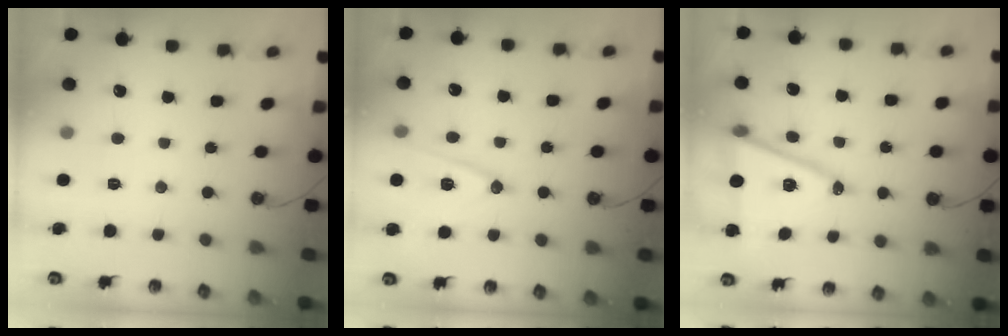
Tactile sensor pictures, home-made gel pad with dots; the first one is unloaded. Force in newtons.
{"total": 12.7, "press": 12.2, "slide": 3.5}
{"total": 14.8, "press": 14.3, "slide": 3.9}